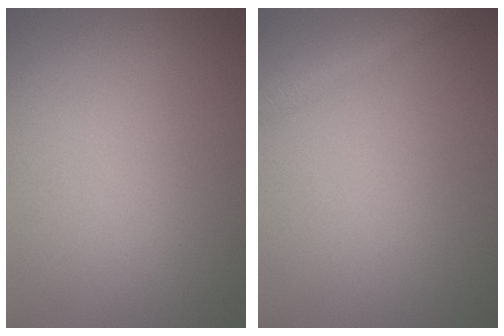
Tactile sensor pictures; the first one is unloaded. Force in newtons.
{"total": 1.3, "press": 1.3, "slide": 0.1}